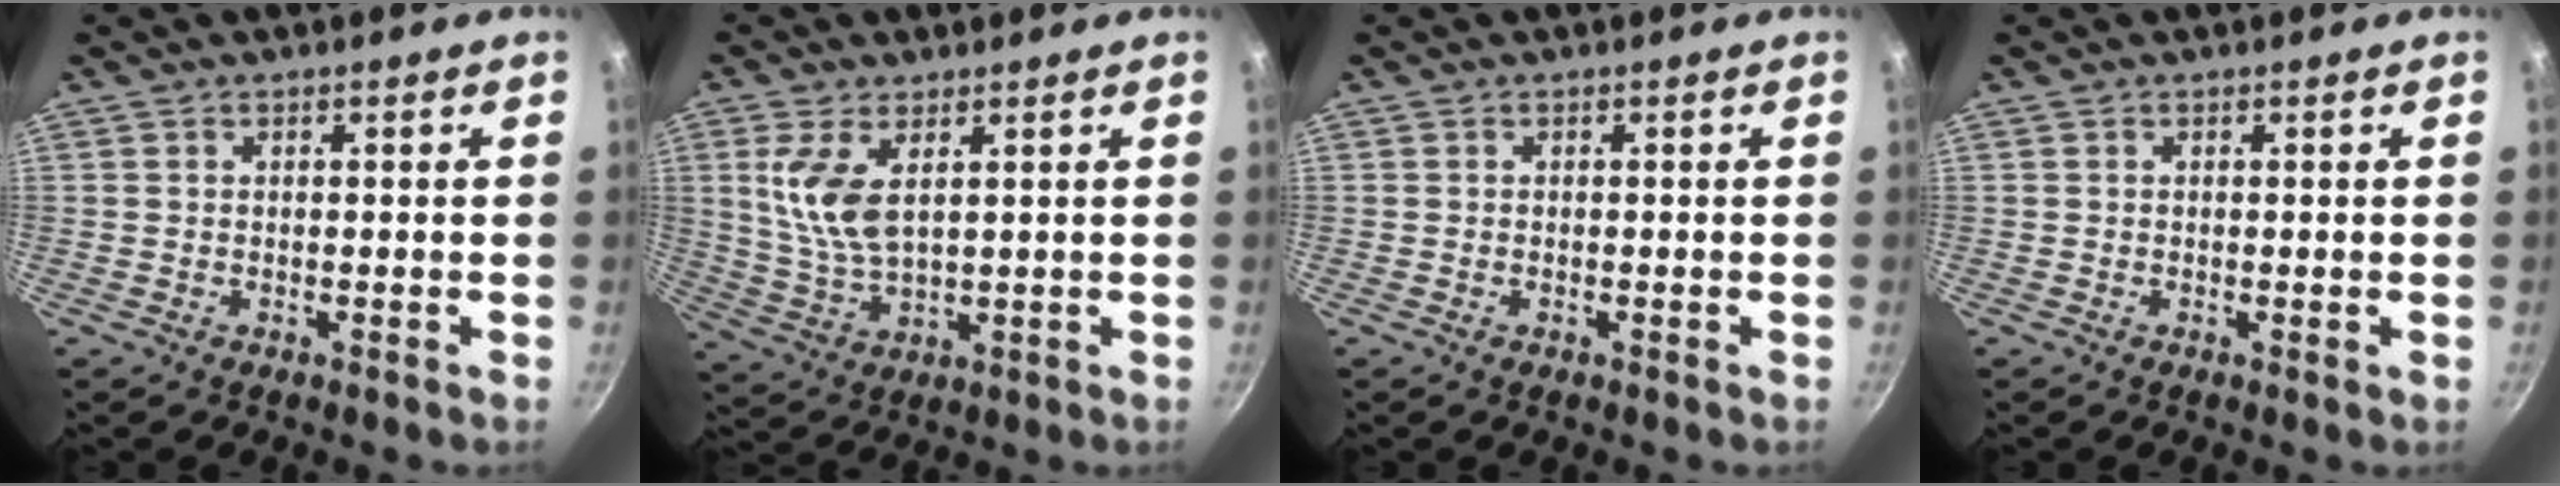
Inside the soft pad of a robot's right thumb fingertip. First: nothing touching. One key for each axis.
{"total": 8.6, "fx": 2.8, "fy": 4.2, "fz": 7.0, "tx": -0.140, "ty": -0.022, "tz": 0.063}
{"total": 0.0}
{"total": 0.0}